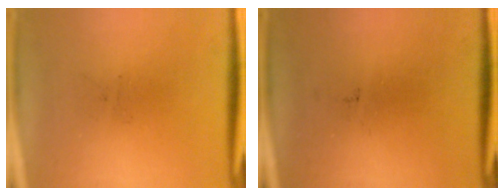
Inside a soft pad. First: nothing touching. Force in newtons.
{"total": 0.0}